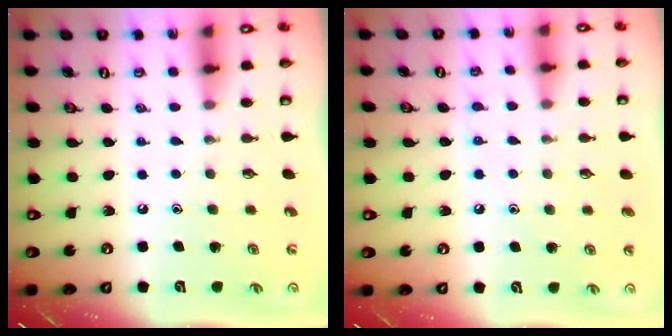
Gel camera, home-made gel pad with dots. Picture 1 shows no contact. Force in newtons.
{"total": 4.6, "press": 4.6, "slide": 0.6}